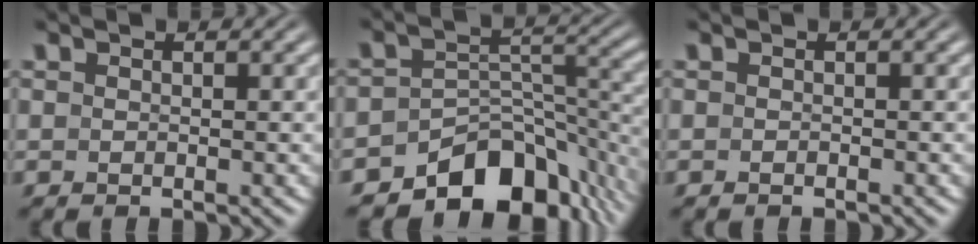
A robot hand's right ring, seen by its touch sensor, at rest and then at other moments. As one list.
[{"total": 13.9, "force": [-9.1, 7.8, 7.0], "torque": [-0.109, -0.044, -0.125]}, {"total": 0.6, "force": [-0.5, -0.2, 0.0], "torque": [-0.002, -0.005, -0.007]}]